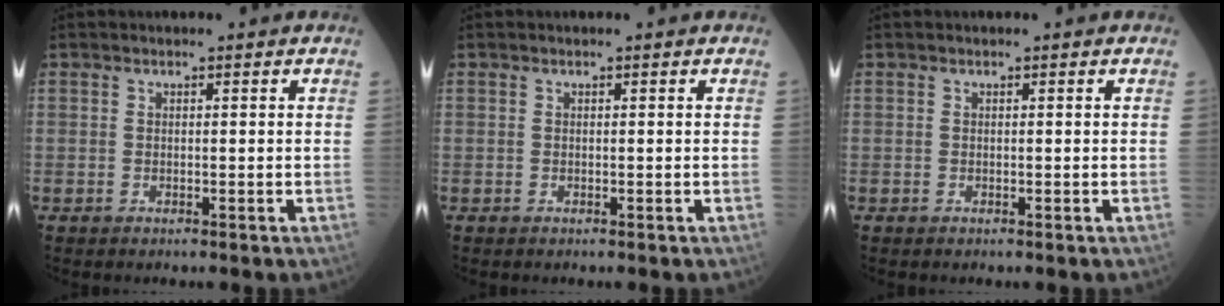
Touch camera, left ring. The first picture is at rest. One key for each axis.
{"total": 0.0}
{"total": 0.0}